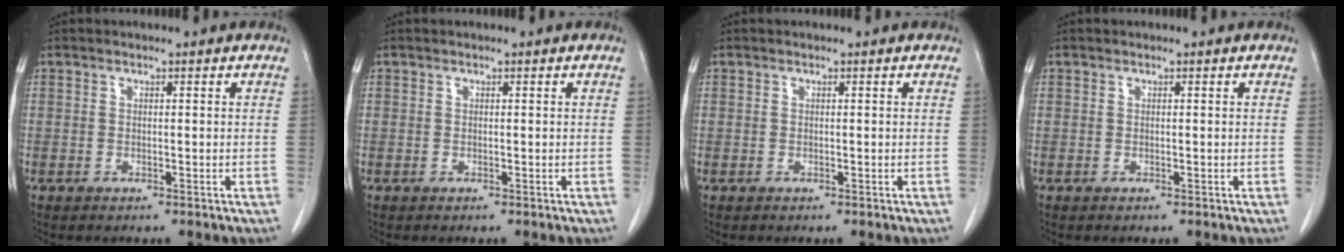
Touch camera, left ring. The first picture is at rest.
{"total": 0.0}
{"total": 0.0}
{"total": 0.0}